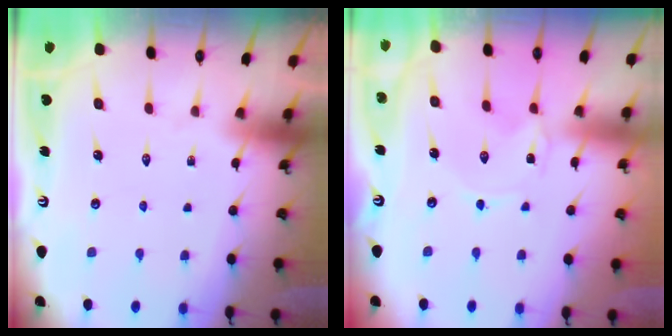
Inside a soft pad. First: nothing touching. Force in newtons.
{"total": 0.0}